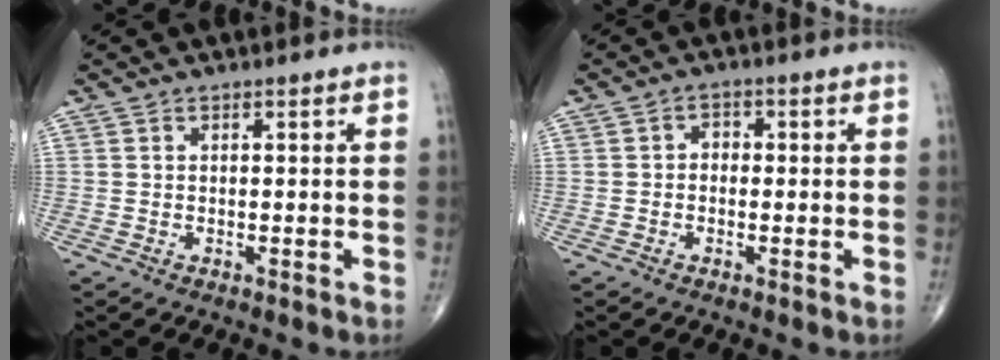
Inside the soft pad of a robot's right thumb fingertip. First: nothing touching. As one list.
[{"total": 2.2, "force": [-0.1, 1.7, 1.3], "torque": [-0.005, 0.011, -0.010]}]